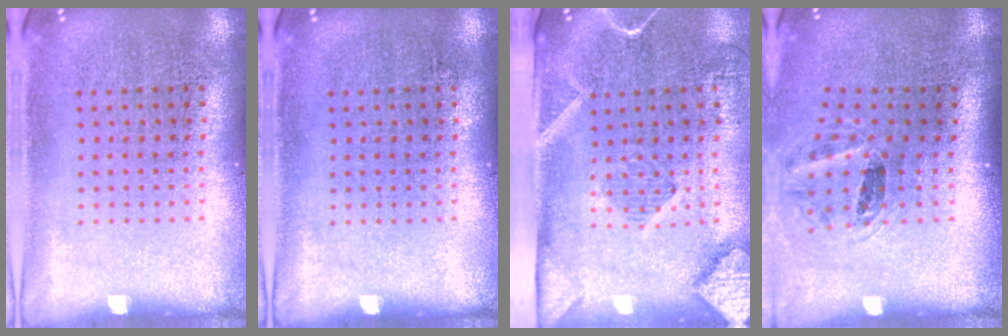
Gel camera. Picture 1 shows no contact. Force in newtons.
{"total": 0.0}
{"total": 2.9, "press": 2.1, "slide": 2.0}
{"total": 1.2, "press": 1.0, "slide": 0.6}